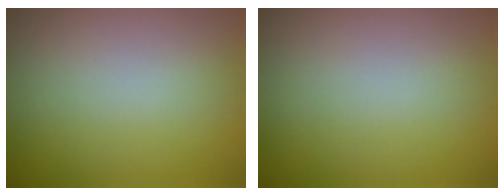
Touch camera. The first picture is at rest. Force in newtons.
{"total": 0.0}